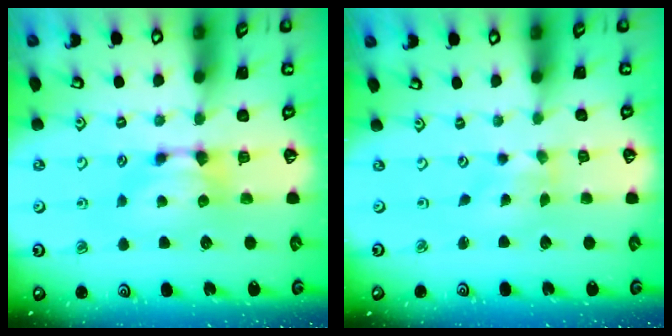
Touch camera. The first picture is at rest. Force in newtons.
{"total": 3.6, "press": 3.5, "slide": 1.0}